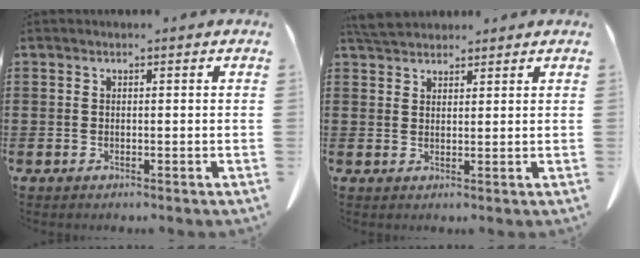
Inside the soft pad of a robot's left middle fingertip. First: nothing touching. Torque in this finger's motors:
{"motor_torque": [0.05, 0.05, 0.06, 0.01]}